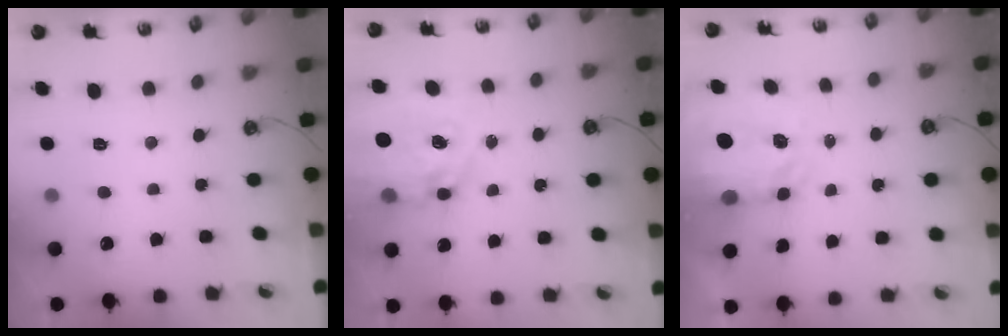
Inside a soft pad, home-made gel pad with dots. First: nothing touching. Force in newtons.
{"total": 14.2, "press": 14.1, "slide": 1.5}
{"total": 4.7, "press": 4.6, "slide": 0.7}